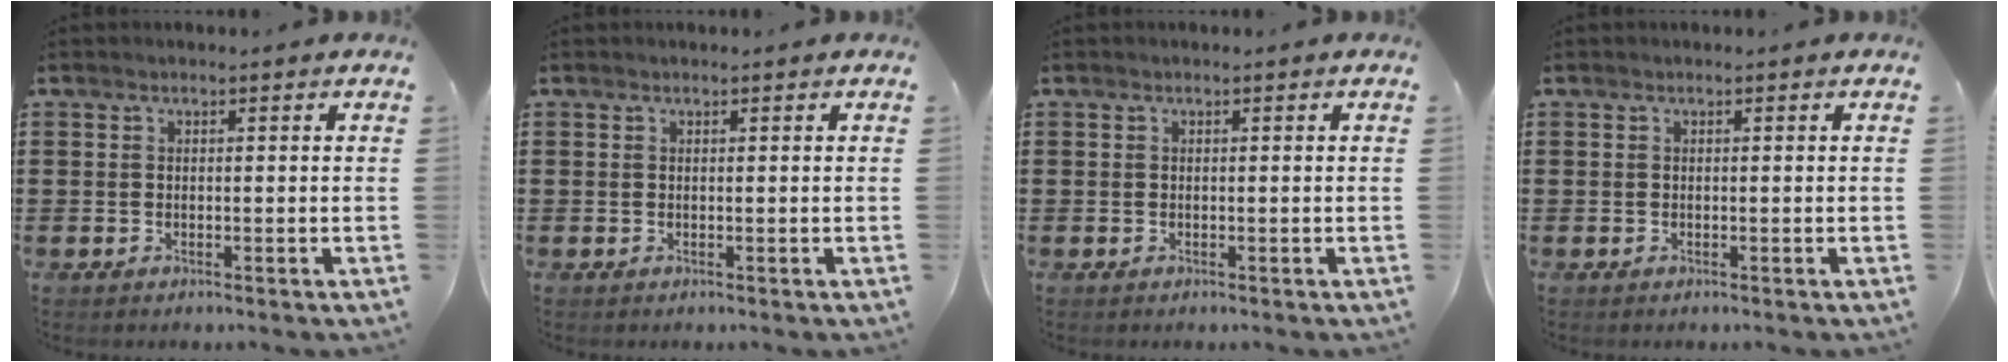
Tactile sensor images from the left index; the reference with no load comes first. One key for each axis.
{"total": 0.0}
{"total": 0.0}
{"total": 0.0}